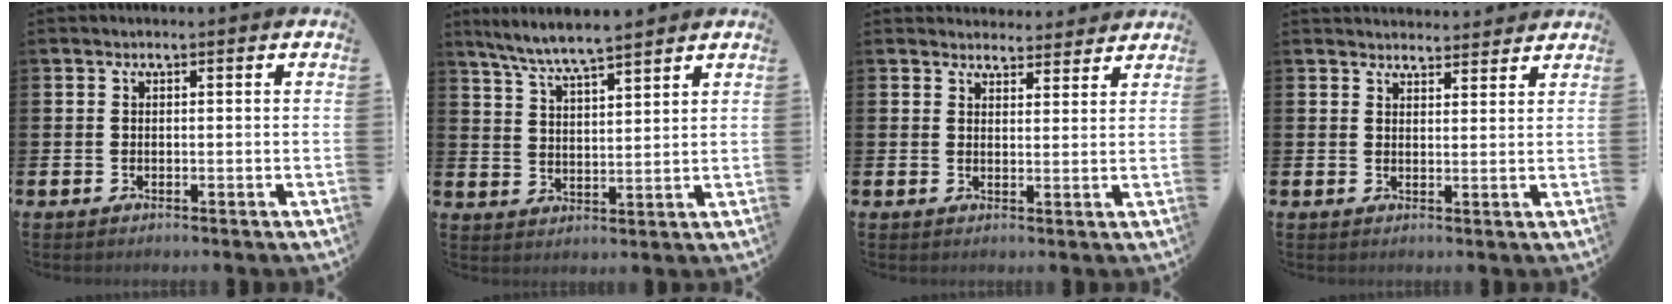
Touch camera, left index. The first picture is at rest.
{"total": 6.5, "force": [6.2, 0.1, 1.9], "torque": [-0.062, -0.025, 0.111]}
{"total": 3.5, "force": [3.4, 0.8, -0.3], "torque": [0.007, -0.020, 0.060]}
{"total": 3.1, "force": [3.0, 0.6, -0.1], "torque": [0.005, -0.018, 0.054]}